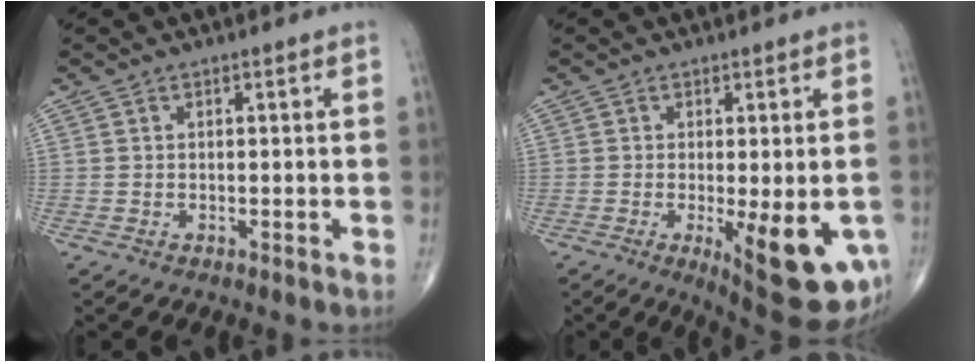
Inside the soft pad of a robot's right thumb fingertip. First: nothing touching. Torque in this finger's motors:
{"motor_torque": [0.83, 2.22, 0.18, -0.25, 0.28]}